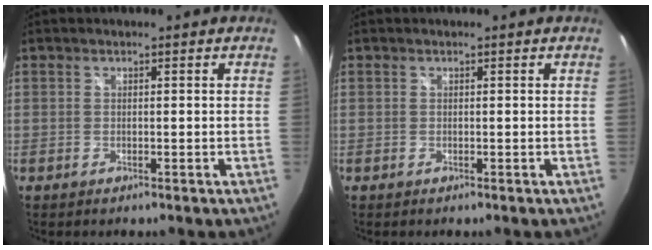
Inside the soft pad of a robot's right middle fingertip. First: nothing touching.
{"total": 0.0}